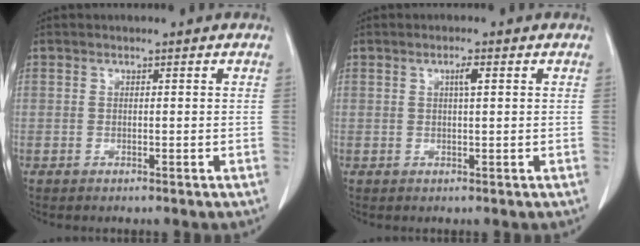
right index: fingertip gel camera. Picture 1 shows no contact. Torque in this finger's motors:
{"motor_torque": [0.12, 0.00, 0.02, 0.02]}